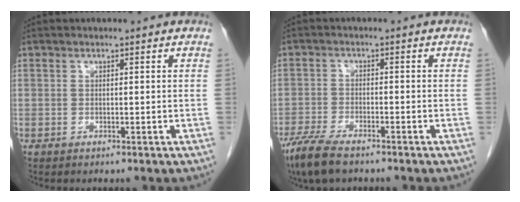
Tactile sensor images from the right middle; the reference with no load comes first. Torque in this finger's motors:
{"motor_torque": [0.93, -1.18, 0.14, 0.10]}